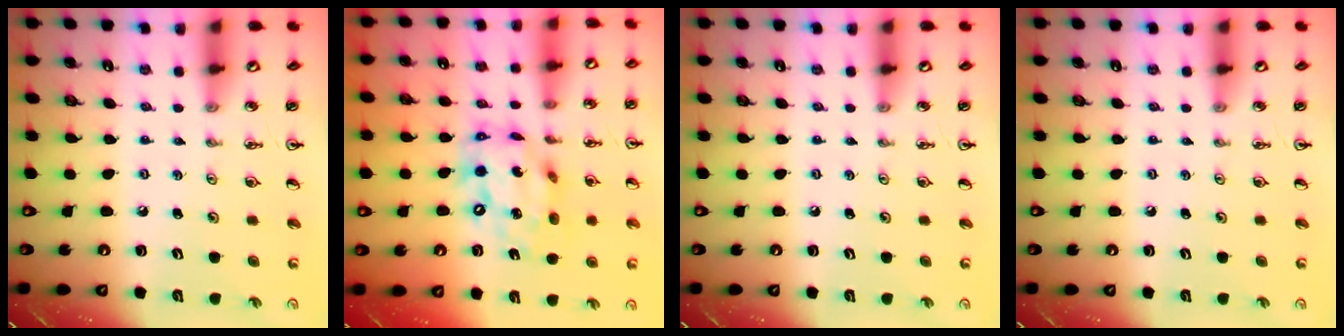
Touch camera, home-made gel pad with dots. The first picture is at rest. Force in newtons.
{"total": 15.5, "press": 15.5, "slide": 1.1}
{"total": 0.0}
{"total": 0.0}